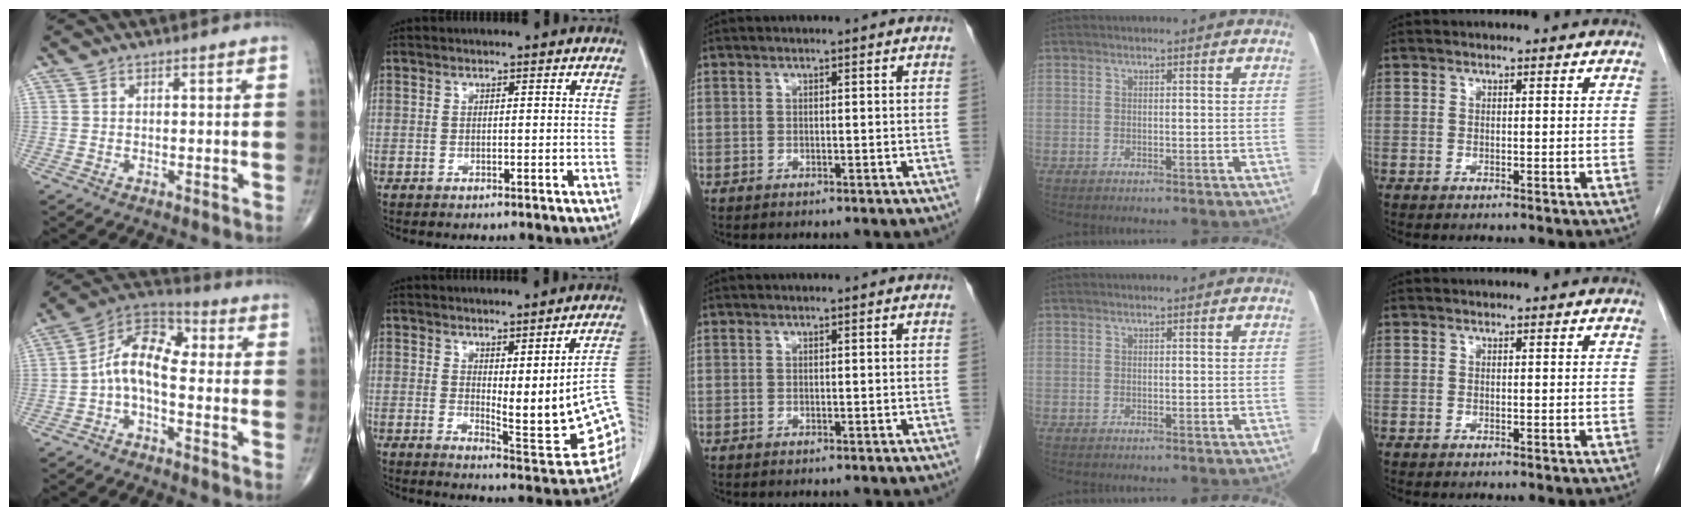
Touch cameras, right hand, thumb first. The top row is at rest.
{"thumb": {"total": 10.4, "force": [-1.1, 5.7, 8.7], "torque": [-0.135, 0.041, -0.037]}, "index": {"total": 12.8, "force": [-0.9, 2.8, 12.4], "torque": [-0.135, -0.006, -0.001]}}